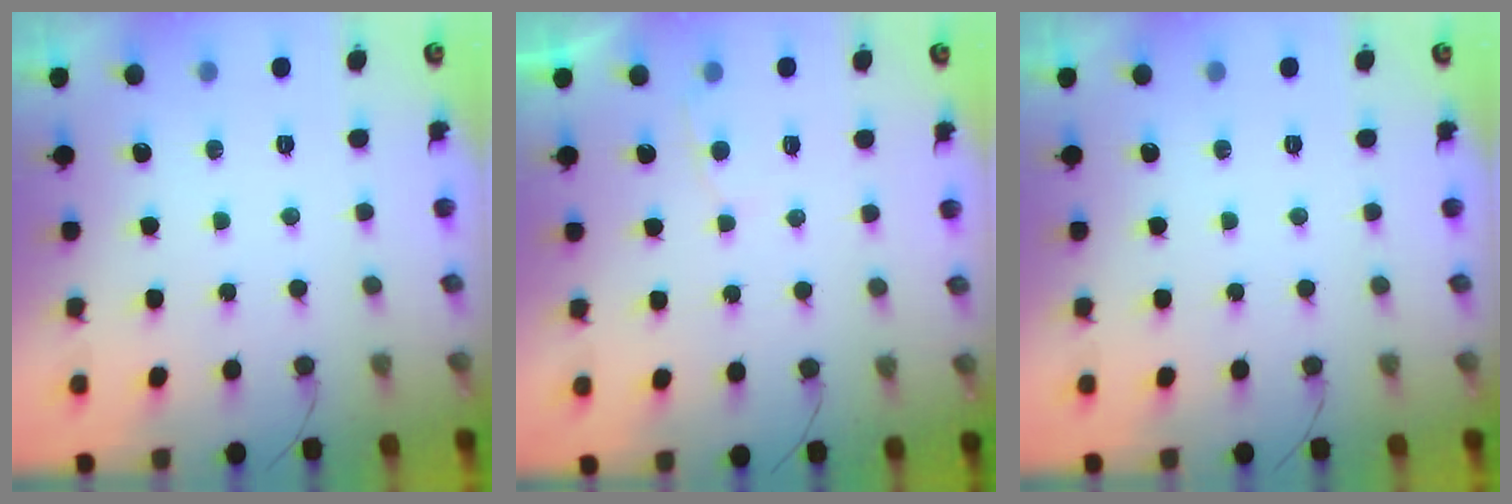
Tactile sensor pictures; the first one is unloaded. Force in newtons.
{"total": 2.3, "press": 2.3, "slide": 0.3}
{"total": 0.0}